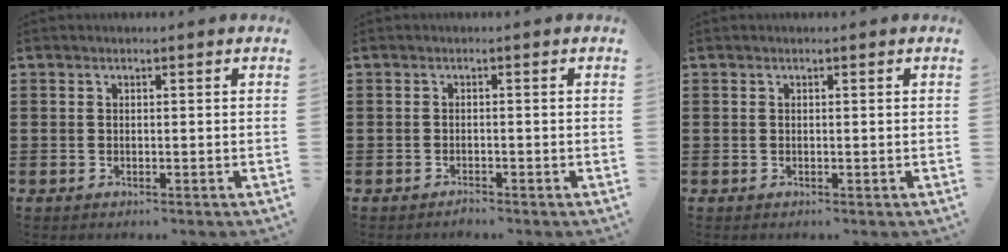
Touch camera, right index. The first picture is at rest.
{"total": 1.0, "force": [-0.9, 0.1, 0.2], "torque": [-0.008, -0.001, -0.018]}
{"total": 0.0}